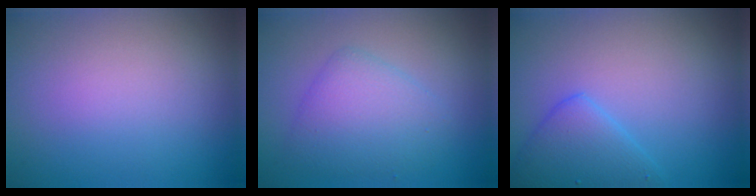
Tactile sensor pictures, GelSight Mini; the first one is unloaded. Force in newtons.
{"total": 4.0, "press": 4.0, "slide": 0.1}
{"total": 3.6, "press": 3.6, "slide": 0.1}